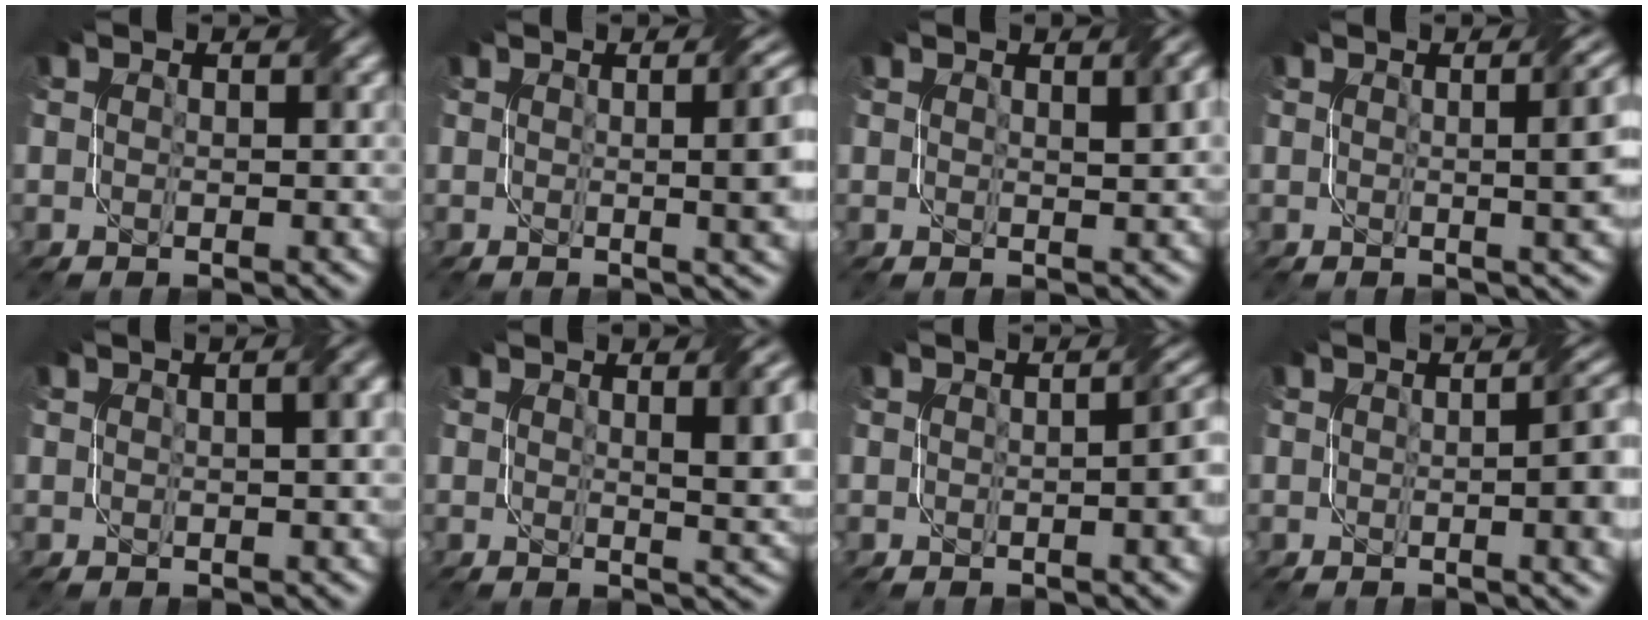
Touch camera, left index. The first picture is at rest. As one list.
[{"total": 8.9, "force": [0.9, 3.8, 8.1], "torque": [-0.041, 0.016, 0.007]}, {"total": 3.0, "force": [1.4, 0.9, 2.5], "torque": [-0.023, 0.006, 0.023]}, {"total": 8.1, "force": [0.9, 3.5, 7.3], "torque": [-0.030, 0.025, 0.002]}, {"total": 4.6, "force": [1.4, 2.1, 3.8], "torque": [-0.026, 0.027, -0.003]}, {"total": 6.2, "force": [1.9, 2.0, 5.5], "torque": [-0.049, 0.002, 0.031]}, {"total": 5.0, "force": [-0.2, 1.7, 4.7], "torque": [-0.032, 0.011, 0.000]}, {"total": 8.1, "force": [0.0, 3.1, 7.4], "torque": [-0.044, 0.015, -0.005]}]